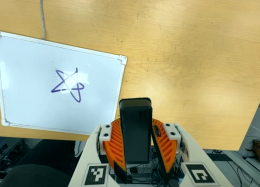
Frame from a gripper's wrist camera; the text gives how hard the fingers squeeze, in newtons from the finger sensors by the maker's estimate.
{"total": 8.7, "left": 8.0, "right": 9.4}